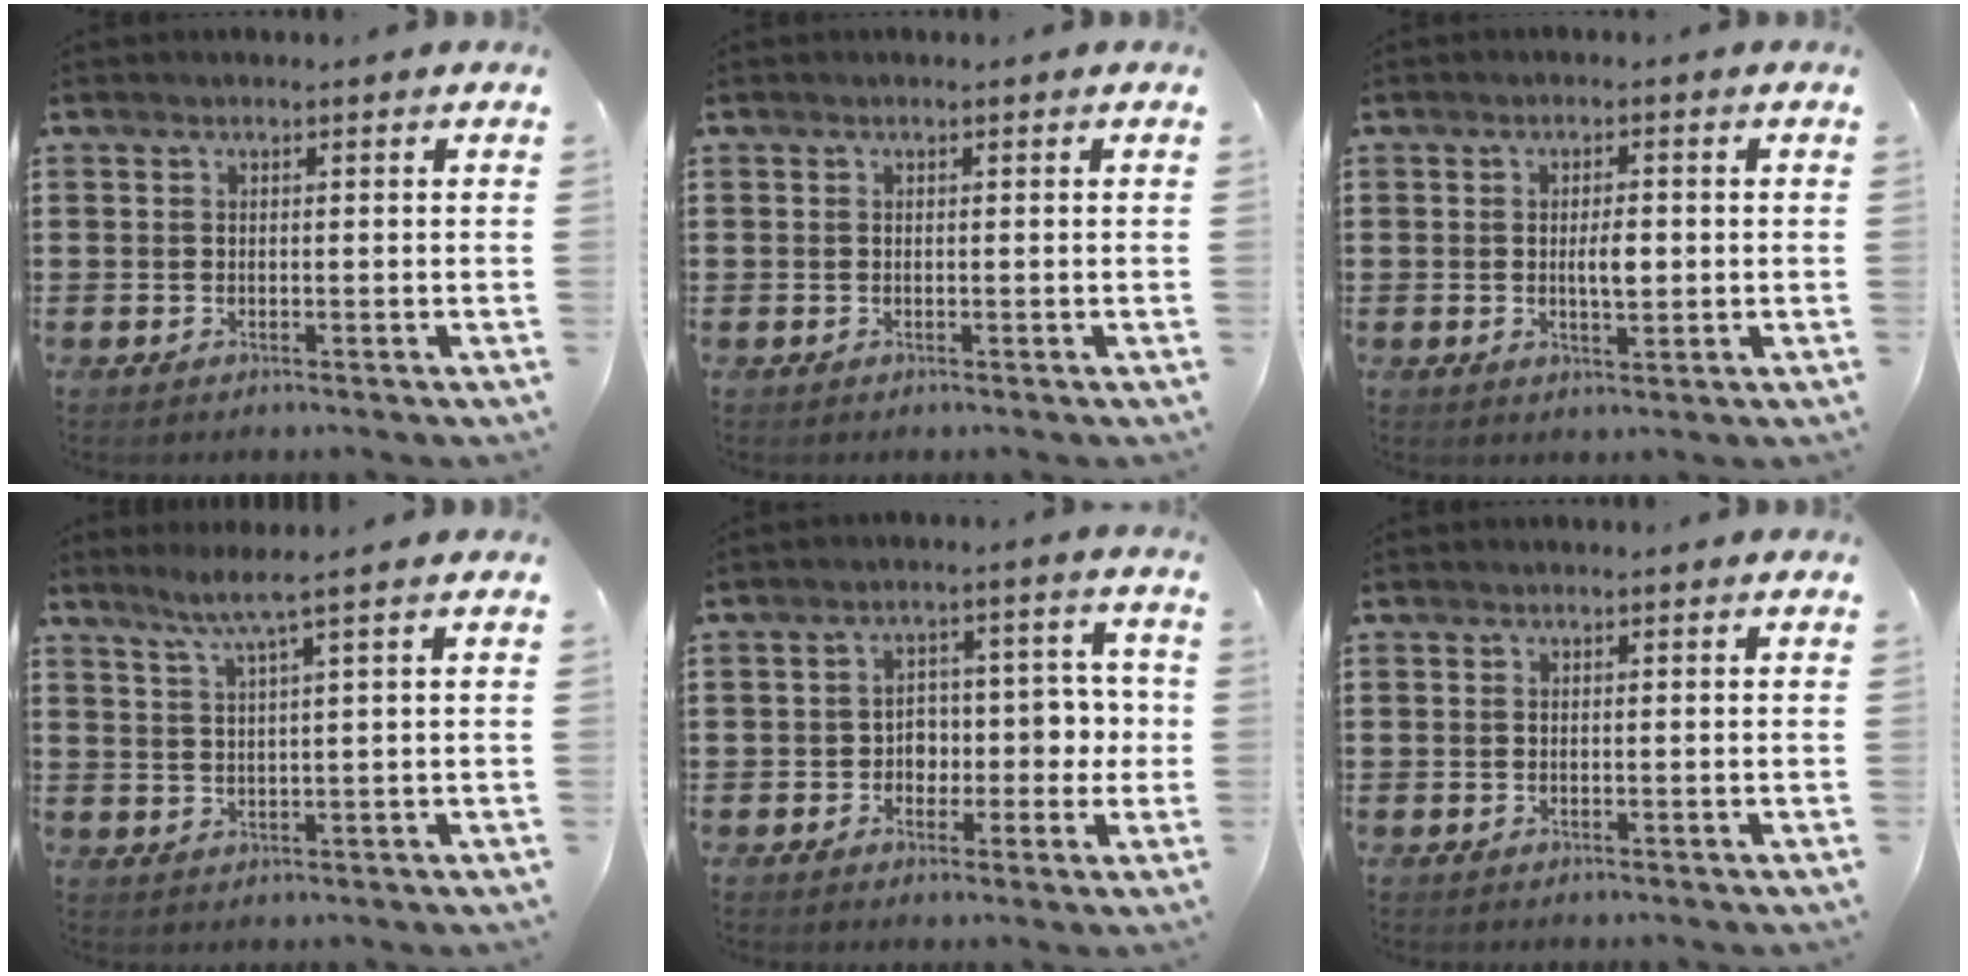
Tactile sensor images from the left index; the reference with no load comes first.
{"total": 0.0}
{"total": 2.7, "force": [0.0, 1.1, 2.4], "torque": [-0.039, 0.000, -0.004]}
{"total": 3.7, "force": [2.2, -0.8, 2.8], "torque": [-0.064, -0.004, 0.033]}
{"total": 4.9, "force": [-0.9, 4.0, 2.7], "torque": [-0.041, 0.001, -0.028]}
{"total": 0.0}